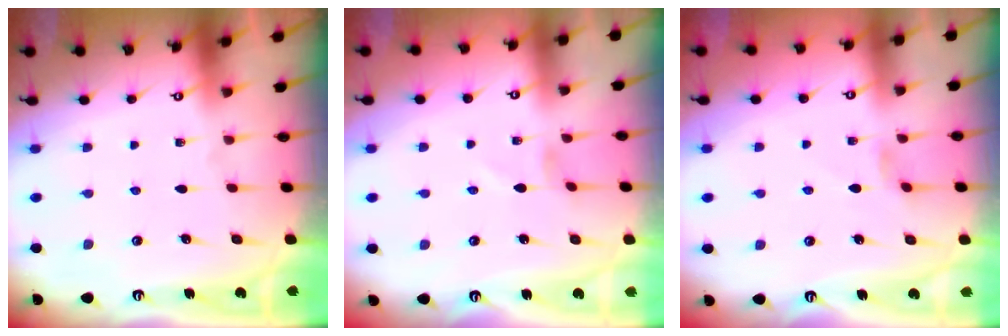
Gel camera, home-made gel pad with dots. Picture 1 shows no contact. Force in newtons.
{"total": 0.0}
{"total": 1.8, "press": 1.7, "slide": 0.5}